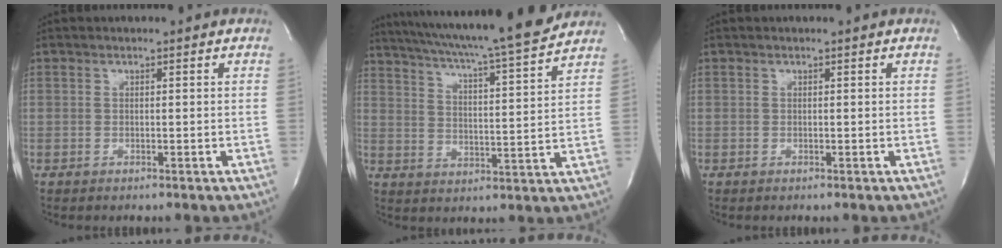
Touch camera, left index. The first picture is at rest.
{"total": 20.2, "force": [18.1, -0.3, 9.1], "torque": [-0.154, -0.016, 0.262]}
{"total": 0.0}